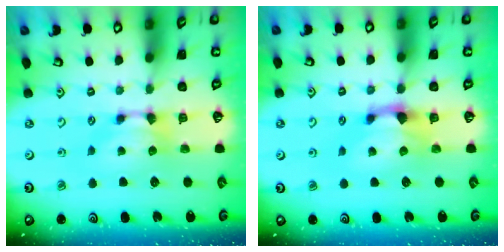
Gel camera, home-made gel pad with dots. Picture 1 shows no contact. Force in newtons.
{"total": 1.9, "press": 1.3, "slide": 1.4}